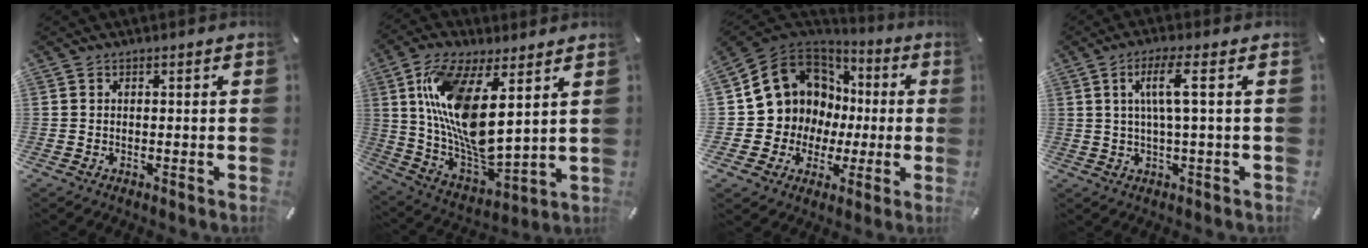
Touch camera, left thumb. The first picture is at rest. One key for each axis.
{"total": 16.8, "fx": 6.5, "fy": 6.4, "fz": 14.1, "tx": -0.301, "ty": -0.039, "tz": 0.114}
{"total": 12.5, "fx": 2.8, "fy": 12.0, "fz": 1.9, "tx": -0.042, "ty": -0.043, "tz": 0.075}
{"total": 7.1, "fx": 1.6, "fy": 0.9, "fz": 6.9, "tx": -0.134, "ty": 0.001, "tz": 0.022}